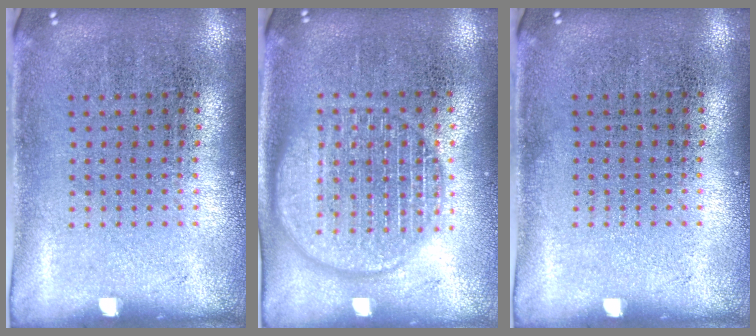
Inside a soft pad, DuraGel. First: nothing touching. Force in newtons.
{"total": 2.8, "press": 2.8, "slide": 0.4}
{"total": 0.0}